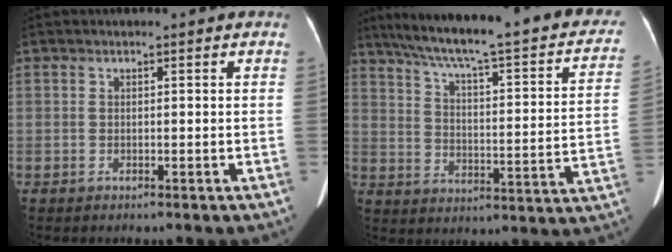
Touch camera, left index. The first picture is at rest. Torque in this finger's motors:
{"motor_torque": [0.77, -1.30, 0.09, 0.11]}